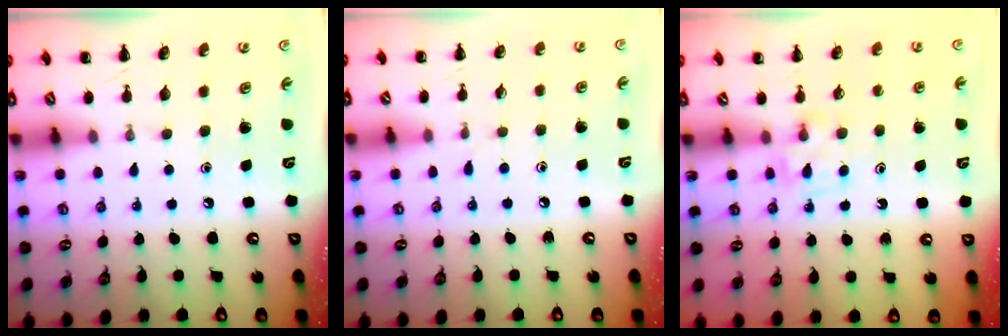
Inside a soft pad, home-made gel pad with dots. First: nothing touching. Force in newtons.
{"total": 4.4, "press": 4.0, "slide": 2.0}
{"total": 6.2, "press": 6.0, "slide": 1.4}